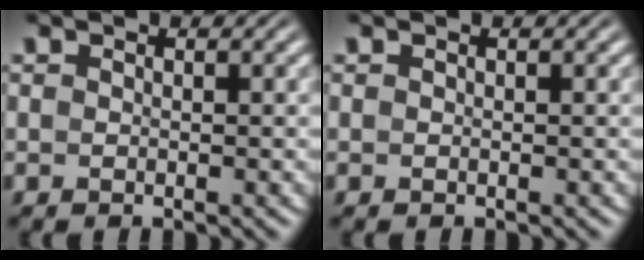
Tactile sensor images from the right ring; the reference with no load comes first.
{"total": 0.0}